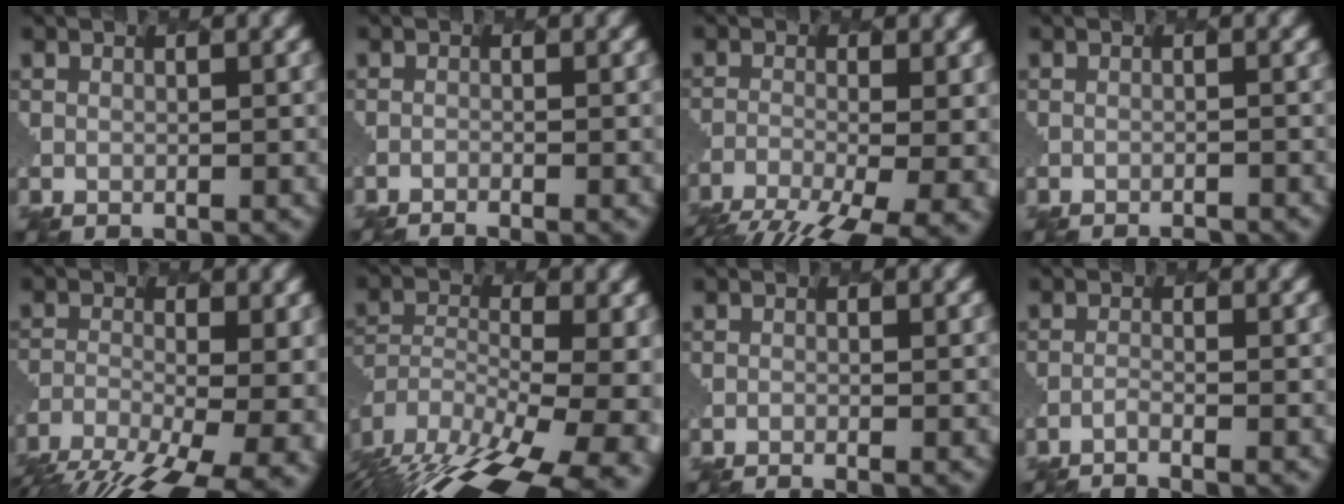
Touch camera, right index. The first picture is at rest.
{"total": 2.6, "force": [-2.3, 0.5, 1.1], "torque": [-0.004, 0.015, -0.041]}
{"total": 10.7, "force": [-8.0, 2.6, 6.7], "torque": [-0.124, -0.034, -0.105]}
{"total": 1.7, "force": [-1.6, 0.3, 0.6], "torque": [-0.001, 0.007, -0.023]}
{"total": 13.3, "force": [-9.9, 3.9, 7.9], "torque": [-0.145, -0.031, -0.128]}
{"total": 19.3, "force": [-14.1, 8.2, 10.3], "torque": [-0.212, -0.033, -0.171]}
{"total": 1.8, "force": [-1.5, 0.5, 0.9], "torque": [0.001, 0.013, -0.031]}
{"total": 2.7, "force": [-2.7, -0.3, 0.4], "torque": [-0.014, 0.003, -0.058]}